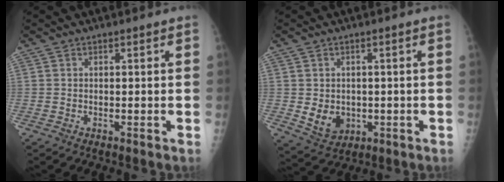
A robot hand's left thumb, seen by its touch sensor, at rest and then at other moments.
{"total": 5.9, "force": [-0.6, 4.9, 3.3], "torque": [-0.034, -0.005, 0.008]}